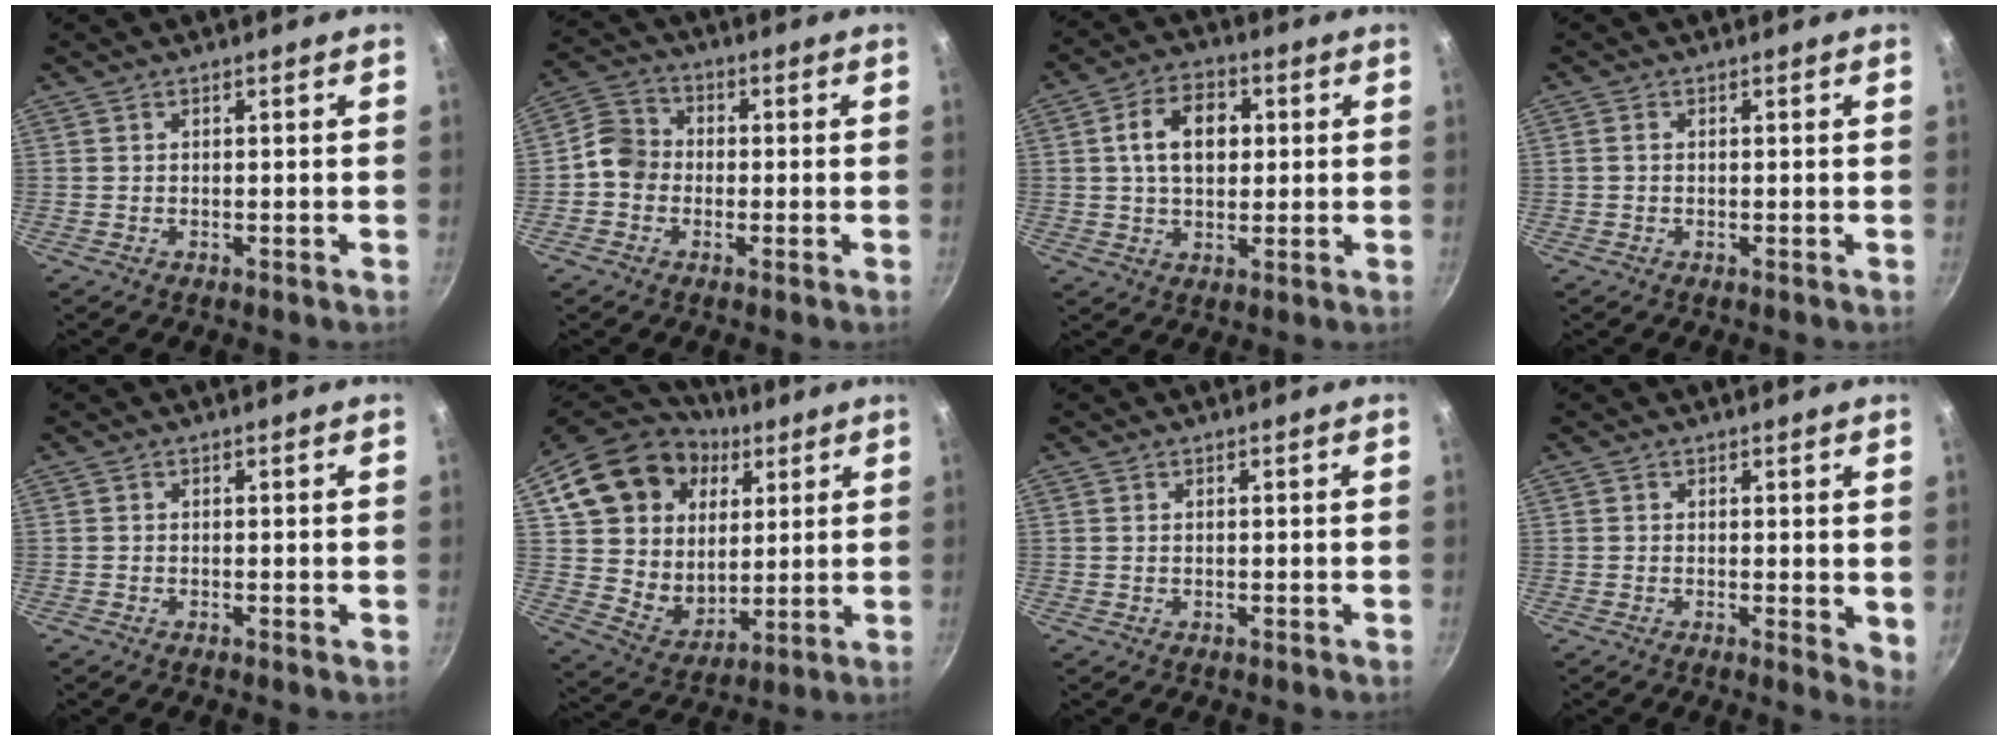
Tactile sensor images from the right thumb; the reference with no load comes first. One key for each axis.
{"total": 6.4, "fx": -1.3, "fy": 5.5, "fz": 2.9, "tx": -0.026, "ty": 0.019, "tz": -0.046}
{"total": 10.2, "fx": 1.7, "fy": 6.9, "fz": 7.3, "tx": -0.102, "ty": 0.012, "tz": 0.021}
{"total": 0.8, "fx": 0.0, "fy": 0.6, "fz": 0.5, "tx": -0.009, "ty": 0.005, "tz": -0.002}
{"total": 0.0}
{"total": 22.6, "fx": 8.1, "fy": 18.0, "fz": 10.9, "tx": -0.175, "ty": 0.001, "tz": 0.153}
{"total": 0.0}
{"total": 3.7, "fx": 0.5, "fy": 1.8, "fz": 3.2, "tx": -0.035, "ty": -0.007, "tz": 0.005}